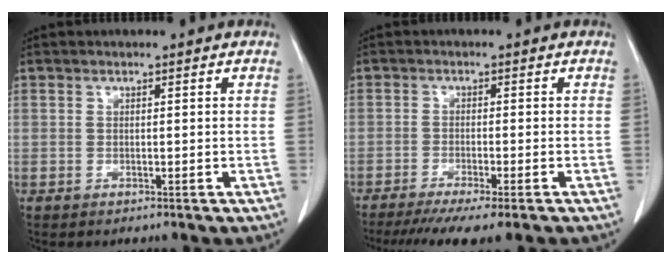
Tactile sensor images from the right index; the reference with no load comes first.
{"total": 9.6, "force": [-7.6, 0.4, 5.8], "torque": [-0.076, -0.019, -0.115]}